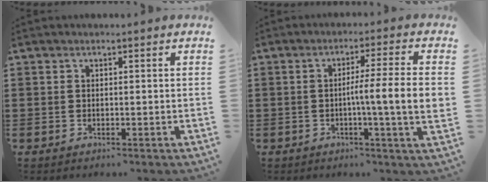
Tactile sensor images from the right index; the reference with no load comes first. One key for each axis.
{"total": 7.6, "fx": -0.7, "fy": -0.4, "fz": 7.6, "tx": -0.140, "ty": -0.010, "tz": -0.018}